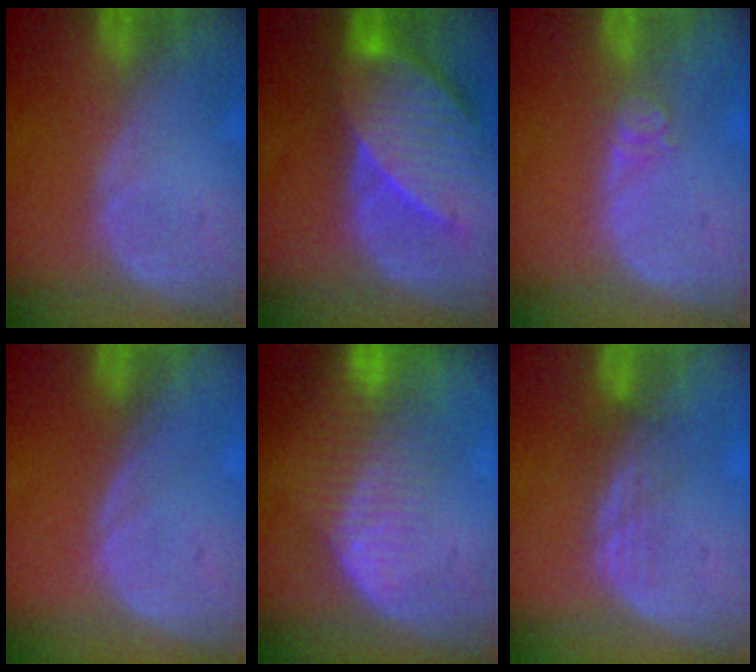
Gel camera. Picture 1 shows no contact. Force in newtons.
{"total": 9.9, "press": 8.9, "slide": 4.3}
{"total": 2.7, "press": 2.2, "slide": 1.5}
{"total": 0.0}
{"total": 8.5, "press": 7.3, "slide": 4.4}
{"total": 2.9, "press": 2.6, "slide": 1.3}